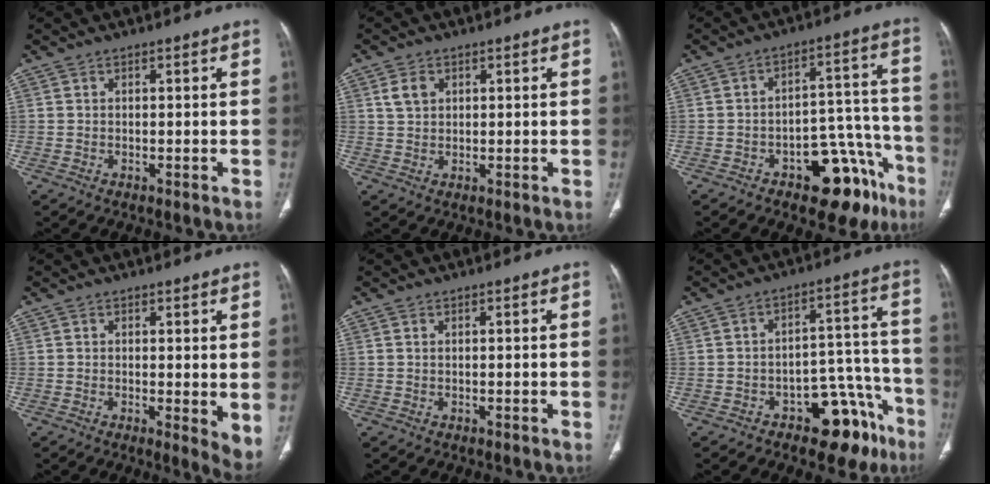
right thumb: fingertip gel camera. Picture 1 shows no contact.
{"total": 3.3, "force": [1.3, 2.4, 1.9], "torque": [-0.031, 0.002, 0.030]}
{"total": 15.5, "force": [-9.1, 7.8, 9.8], "torque": [-0.069, 0.087, -0.123]}
{"total": 4.6, "force": [0.6, 1.6, 4.3], "torque": [-0.058, -0.016, 0.009]}
{"total": 0.0}
{"total": 13.2, "force": [-8.0, 7.0, 7.7], "torque": [-0.045, 0.085, -0.109]}